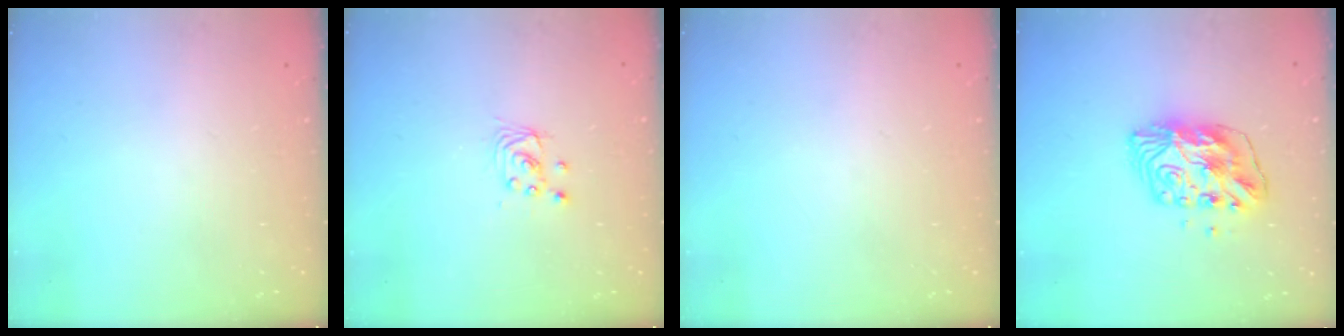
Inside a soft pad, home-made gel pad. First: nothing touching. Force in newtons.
{"total": 2.8, "press": 2.8, "slide": 0.2}
{"total": 0.0}
{"total": 9.9, "press": 9.9, "slide": 0.9}